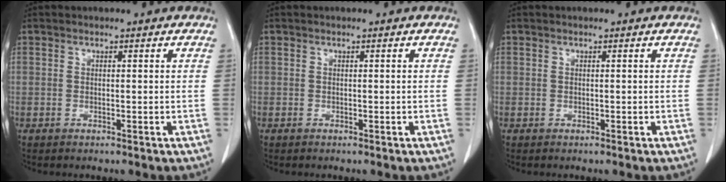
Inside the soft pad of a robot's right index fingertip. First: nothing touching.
{"total": 0.0}
{"total": 0.0}